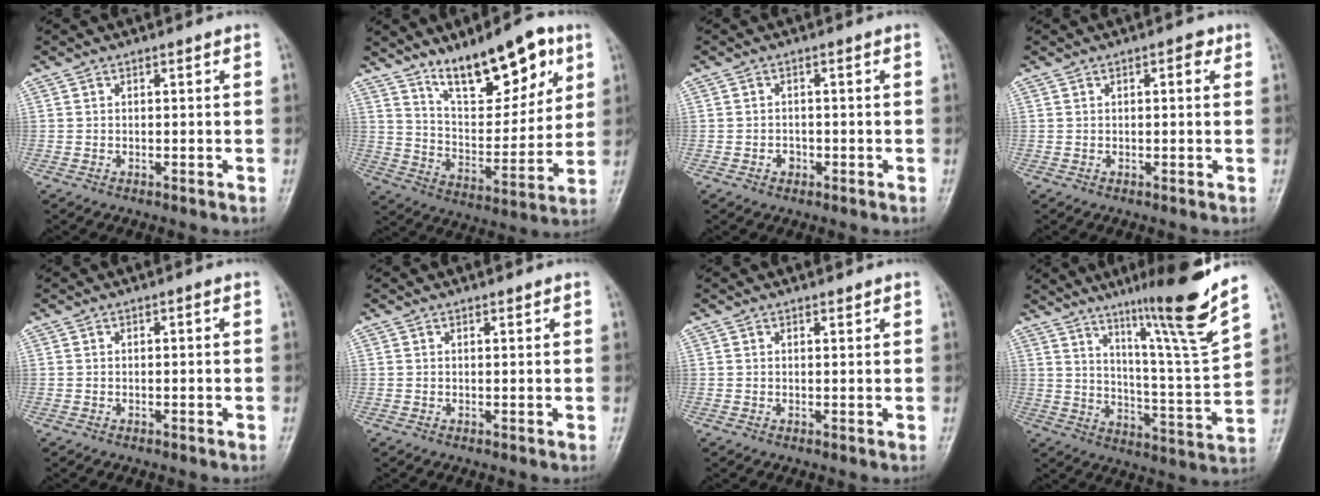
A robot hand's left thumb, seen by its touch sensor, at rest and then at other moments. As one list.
[{"total": 17.3, "force": [10.8, 6.5, 11.8], "torque": [-0.143, -0.058, 0.187]}, {"total": 1.5, "force": [-0.5, 1.2, 0.5], "torque": [0.000, 0.004, -0.009]}, {"total": 1.9, "force": [0.8, 0.9, 1.5], "torque": [-0.015, 0.001, 0.008]}, {"total": 0.0}, {"total": 0.7, "force": [0.6, 0.2, 0.2], "torque": [-0.005, -0.006, 0.010]}, {"total": 1.0, "force": [0.9, 0.3, 0.3], "torque": [-0.003, -0.007, 0.013]}, {"total": 18.2, "force": [12.3, 0.0, 13.3], "torque": [-0.182, -0.076, 0.197]}]